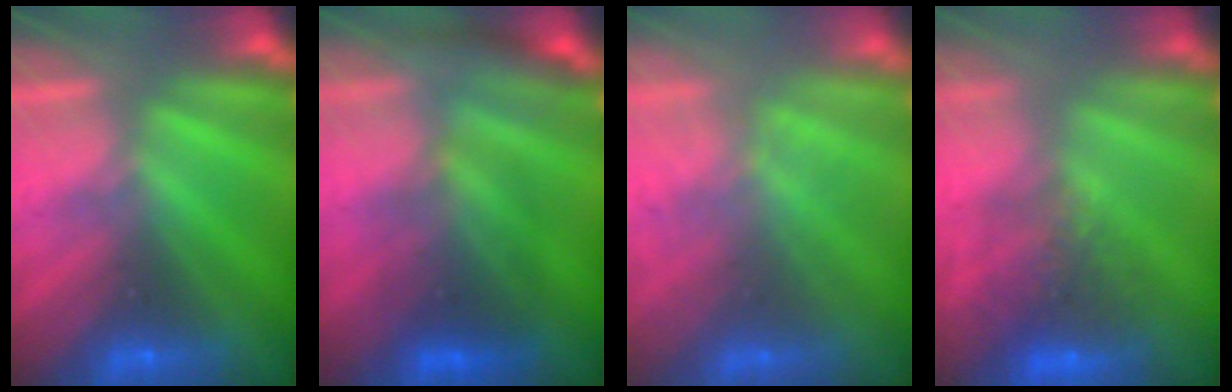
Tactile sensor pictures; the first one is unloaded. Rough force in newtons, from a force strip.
{"total": 2.5}
{"total": 1.7}
{"total": 8.3}